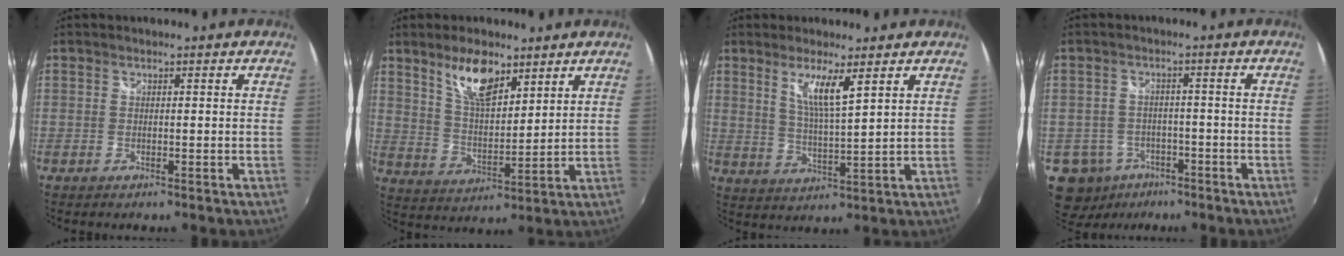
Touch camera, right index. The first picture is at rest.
{"total": 9.8, "force": [6.4, 3.9, 6.4], "torque": [-0.110, 0.003, 0.125]}
{"total": 6.3, "force": [3.6, 0.3, 5.1], "torque": [-0.097, -0.011, 0.068]}
{"total": 8.4, "force": [-4.3, 7.0, 1.9], "torque": [-0.065, 0.017, -0.055]}